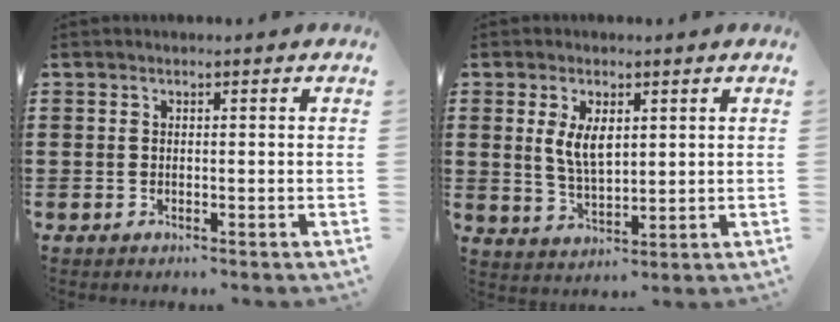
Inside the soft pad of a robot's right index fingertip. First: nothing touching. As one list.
[{"total": 5.2, "force": [1.4, 2.6, 4.3], "torque": [-0.083, 0.003, 0.022]}]